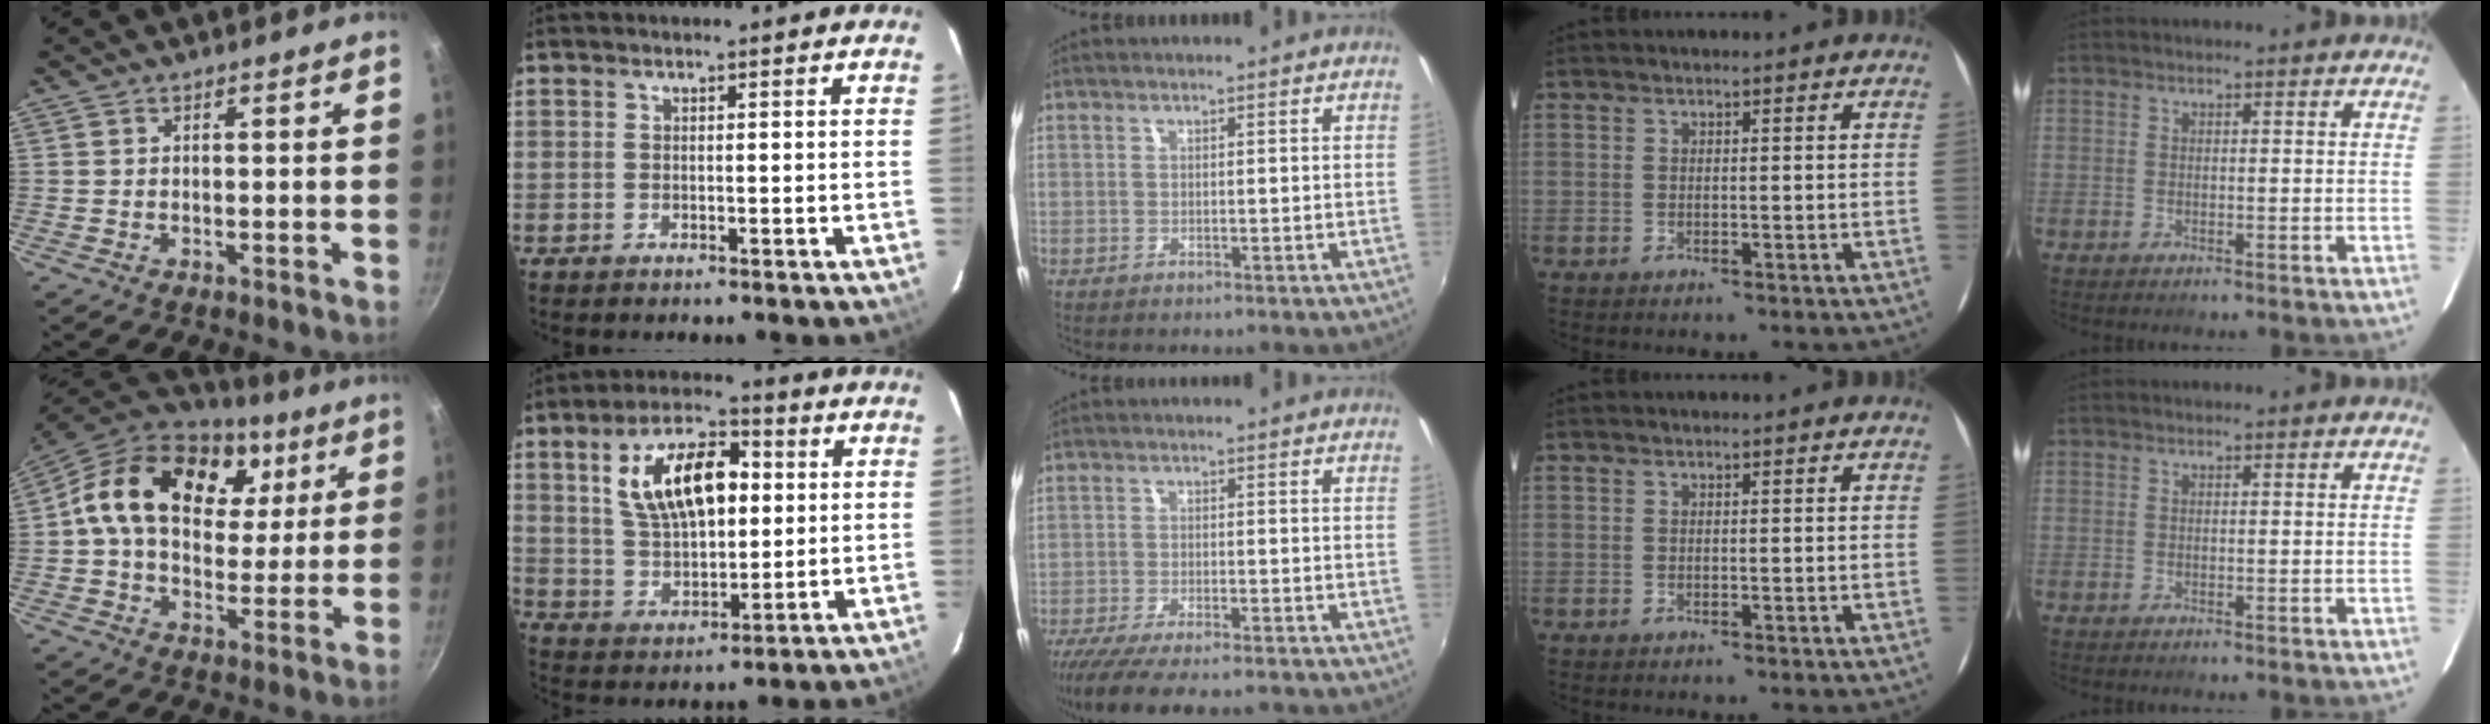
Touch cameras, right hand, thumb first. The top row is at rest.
{"thumb": {"total": 23.7, "force": [7.6, 16.1, 15.6], "torque": [-0.255, 0.001, 0.115]}, "index": {"total": 15.5, "force": [4.0, 7.9, 12.8], "torque": [-0.229, 0.021, 0.078]}, "middle": {"total": 12.6, "force": [-10.7, 2.2, 6.4], "torque": [-0.136, -0.037, -0.172]}}